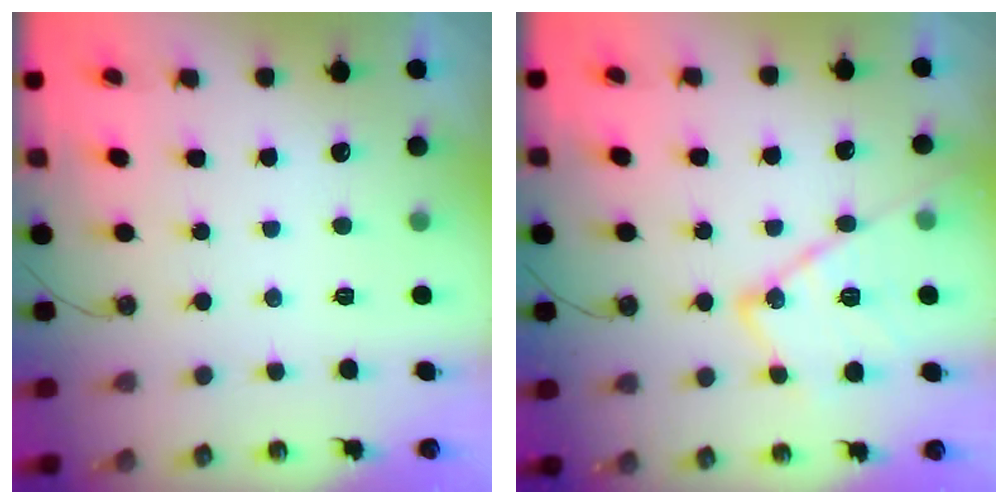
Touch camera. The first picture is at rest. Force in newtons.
{"total": 17.3, "press": 17.2, "slide": 1.6}